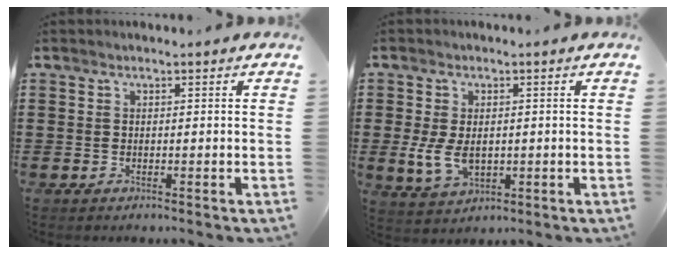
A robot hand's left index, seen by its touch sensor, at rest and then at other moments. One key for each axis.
{"total": 5.6, "fx": -0.4, "fy": 3.7, "fz": 4.1, "tx": -0.092, "ty": -0.002, "tz": -0.013}